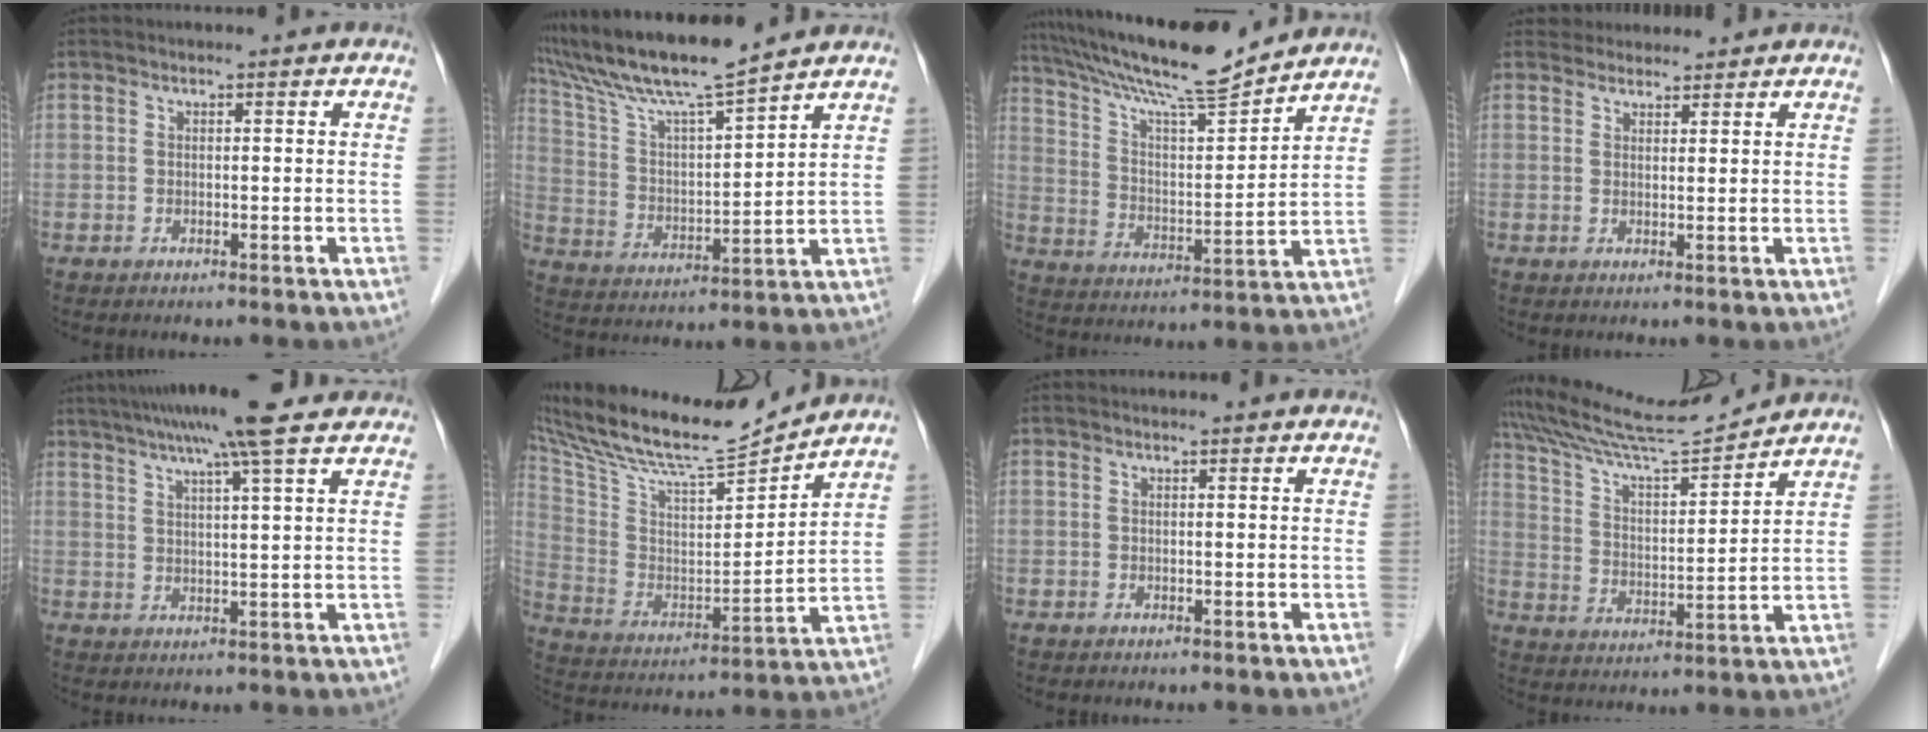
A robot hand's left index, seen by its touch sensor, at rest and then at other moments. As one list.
[{"total": 13.8, "force": [12.1, -0.7, 6.7], "torque": [-0.135, 0.007, 0.225]}, {"total": 16.5, "force": [14.8, 0.5, 7.1], "torque": [-0.131, 0.003, 0.248]}, {"total": 3.8, "force": [3.6, 1.3, 0.0], "torque": [0.005, 0.018, 0.051]}, {"total": 13.5, "force": [10.5, -0.1, 8.5], "torque": [-0.143, 0.035, 0.141]}, {"total": 21.4, "force": [19.8, 2.2, 8.0], "torque": [-0.167, -0.018, 0.335]}, {"total": 1.2, "force": [1.2, 0.0, 0.2], "torque": [-0.011, 0.001, 0.010]}, {"total": 13.1, "force": [12.6, -0.9, 3.2], "torque": [-0.067, -0.005, 0.221]}]